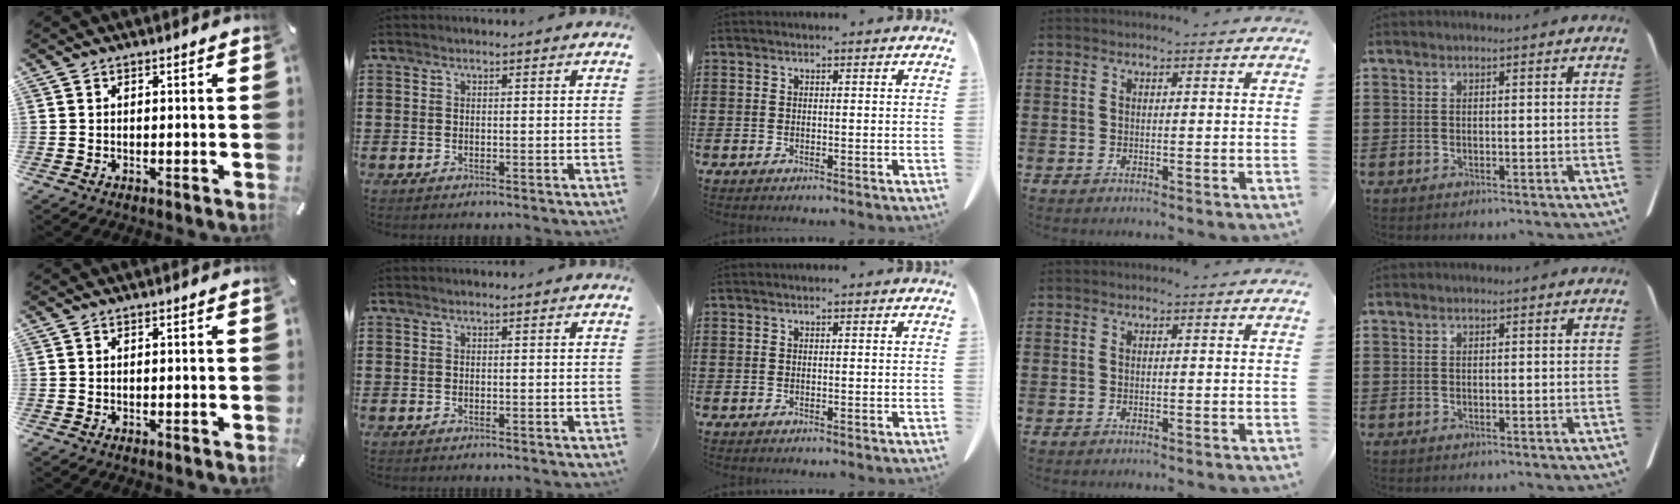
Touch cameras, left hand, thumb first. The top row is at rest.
{}